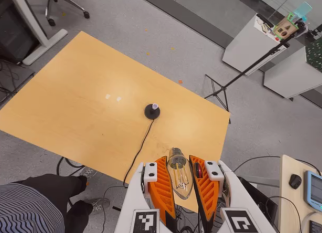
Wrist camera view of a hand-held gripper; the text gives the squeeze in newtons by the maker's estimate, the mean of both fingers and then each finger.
{"total": 22.8, "left": 24.9, "right": 20.7}